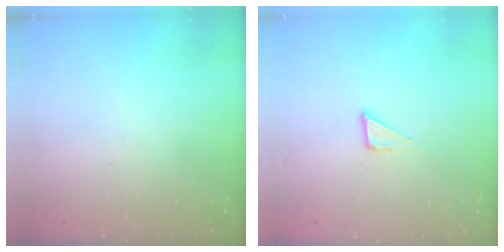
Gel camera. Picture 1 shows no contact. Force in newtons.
{"total": 3.6, "press": 3.6, "slide": 0.3}